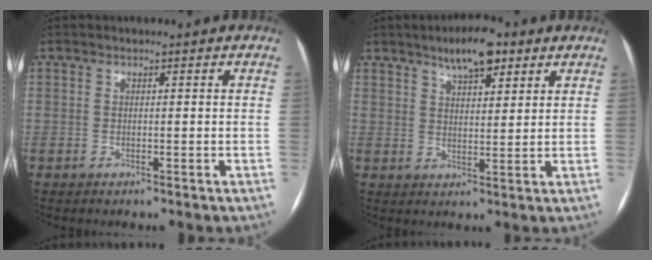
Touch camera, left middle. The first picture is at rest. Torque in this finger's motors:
{"motor_torque": [0.64, -0.60, 0.12, 0.07]}